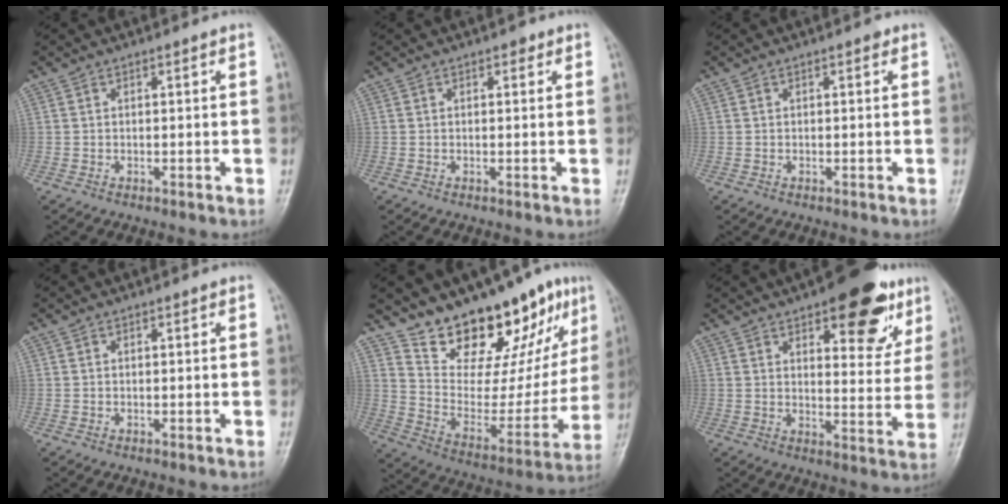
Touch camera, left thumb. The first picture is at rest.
{"total": 1.1, "force": [0.6, 0.7, 0.5], "torque": [0.004, 0.000, 0.003]}
{"total": 0.5, "force": [0.2, 0.3, 0.3], "torque": [0.000, 0.001, -0.002]}
{"total": 0.0}
{"total": 21.5, "force": [15.6, 9.0, 11.8], "torque": [-0.112, -0.091, 0.251]}
{"total": 16.6, "force": [9.3, 7.0, 11.9], "torque": [-0.101, -0.039, 0.123]}